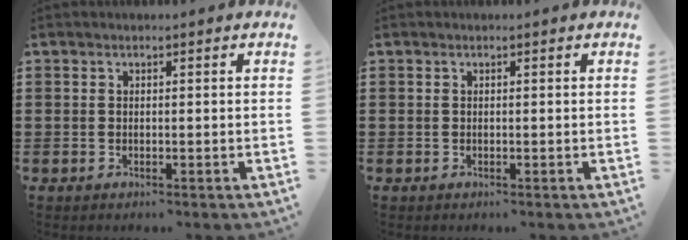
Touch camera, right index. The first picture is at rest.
{"total": 0.0}